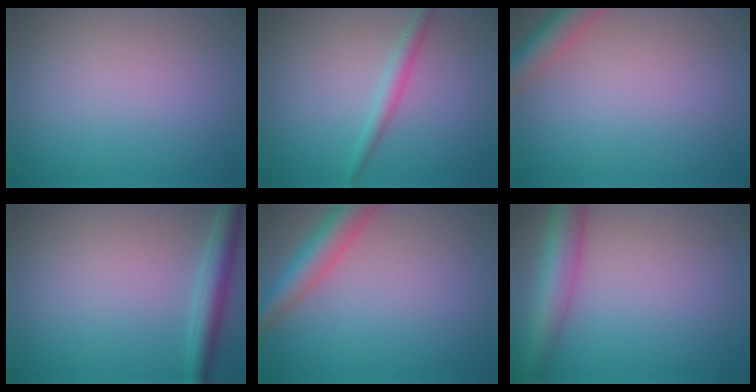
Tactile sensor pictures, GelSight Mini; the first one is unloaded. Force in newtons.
{"total": 1.9, "press": 1.9, "slide": 0.1}
{"total": 3.9, "press": 3.8, "slide": 0.3}
{"total": 3.4, "press": 3.4, "slide": 0.3}
{"total": 4.9, "press": 4.9, "slide": 0.2}
{"total": 6.0, "press": 6.0, "slide": 0.2}